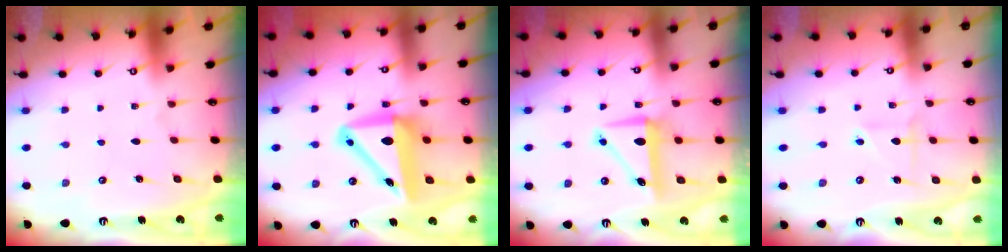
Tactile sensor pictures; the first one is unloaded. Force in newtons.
{"total": 11.8, "press": 11.3, "slide": 3.5}
{"total": 8.3, "press": 8.2, "slide": 1.2}
{"total": 3.4, "press": 3.3, "slide": 0.6}